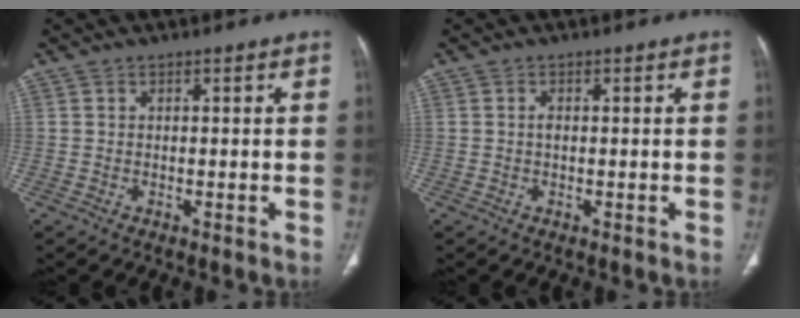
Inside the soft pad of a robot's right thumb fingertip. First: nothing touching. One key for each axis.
{"total": 0.8, "fx": -0.1, "fy": 0.5, "fz": 0.7, "tx": -0.011, "ty": 0.001, "tz": -0.003}